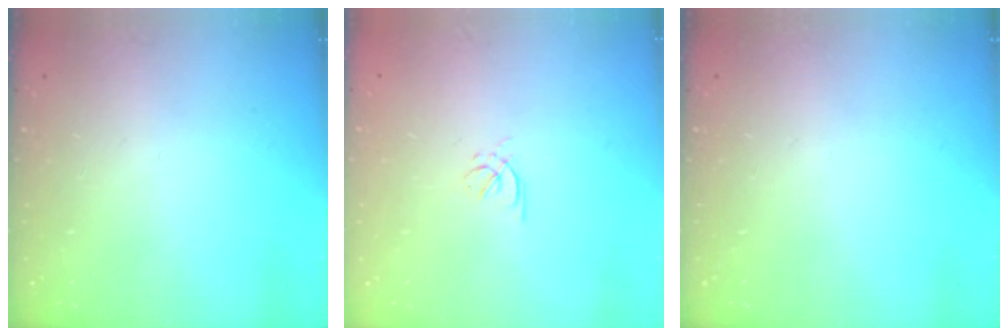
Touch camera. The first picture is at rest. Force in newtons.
{"total": 2.1, "press": 2.0, "slide": 0.6}
{"total": 0.0}